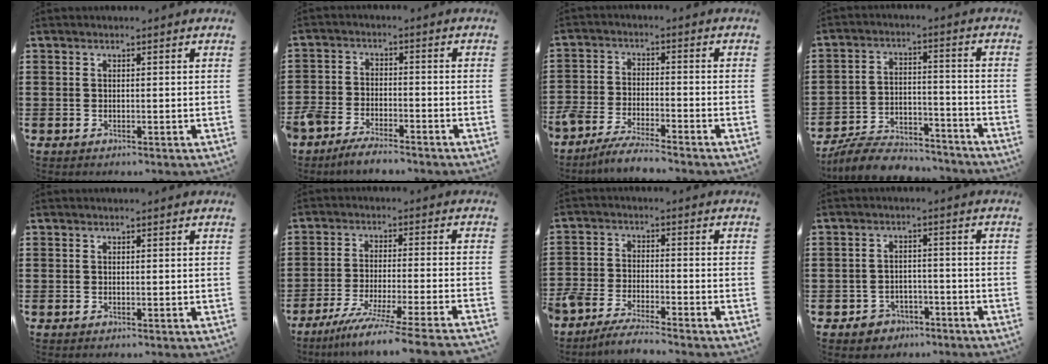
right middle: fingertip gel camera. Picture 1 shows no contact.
{"total": 4.3, "force": [-4.2, 1.0, 0.6], "torque": [-0.029, 0.004, -0.091]}
{"total": 4.9, "force": [-4.8, 0.3, 1.1], "torque": [-0.036, -0.005, -0.099]}
{"total": 7.8, "force": [-7.4, 1.4, 2.0], "torque": [-0.033, 0.019, -0.142]}
{"total": 0.0}
{"total": 7.4, "force": [-6.3, -1.3, 3.6], "torque": [-0.064, -0.022, -0.125]}
{"total": 4.6, "force": [-4.4, 0.5, 1.1], "torque": [-0.036, -0.002, -0.093]}
{"total": 2.9, "force": [-2.6, 1.4, -0.1], "torque": [-0.008, 0.005, -0.055]}